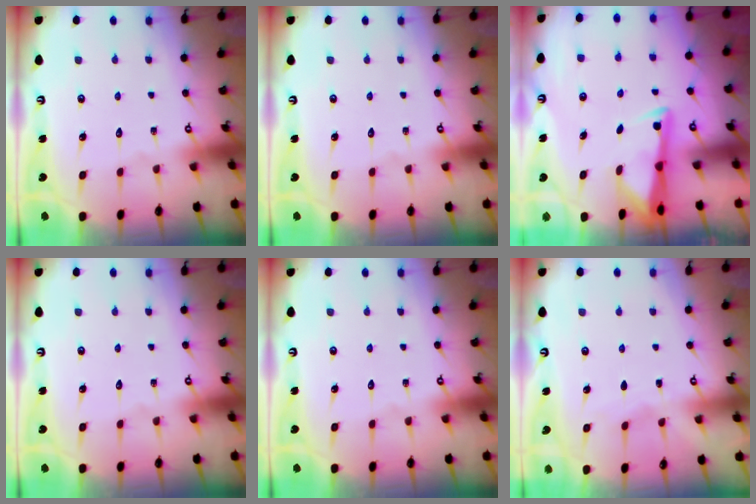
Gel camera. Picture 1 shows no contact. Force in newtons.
{"total": 0.0}
{"total": 3.2, "press": 3.1, "slide": 0.4}
{"total": 0.0}
{"total": 0.0}
{"total": 2.8, "press": 2.7, "slide": 0.4}